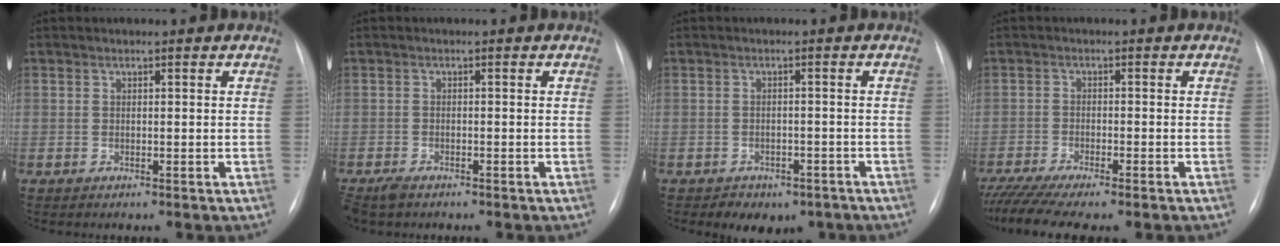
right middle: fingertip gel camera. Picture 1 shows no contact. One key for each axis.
{"total": 3.3, "fx": -2.5, "fy": 1.3, "fz": 1.7, "tx": -0.036, "ty": -0.007, "tz": -0.042}
{"total": 6.2, "fx": -4.6, "fy": 3.6, "fz": 2.1, "tx": -0.015, "ty": 0.013, "tz": -0.049}
{"total": 8.8, "fx": -7.3, "fy": 0.8, "fz": 4.9, "tx": -0.071, "ty": -0.013, "tz": -0.113}